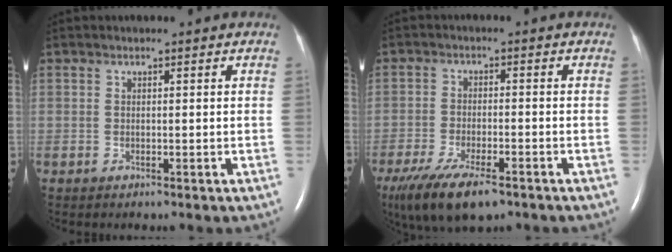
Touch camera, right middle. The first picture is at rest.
{"total": 12.0, "force": [-8.2, 3.6, 7.9], "torque": [-0.157, -0.026, -0.135]}